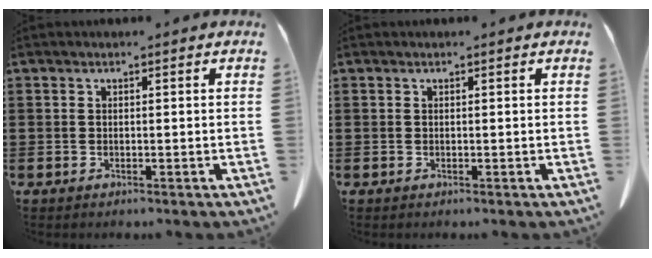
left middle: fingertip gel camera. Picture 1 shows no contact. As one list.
[{"total": 0.0}]